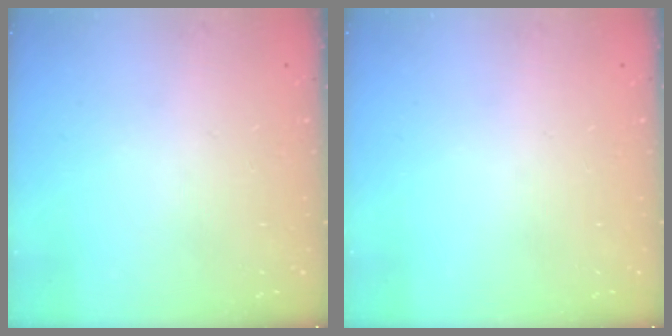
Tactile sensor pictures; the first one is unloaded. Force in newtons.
{"total": 0.0}